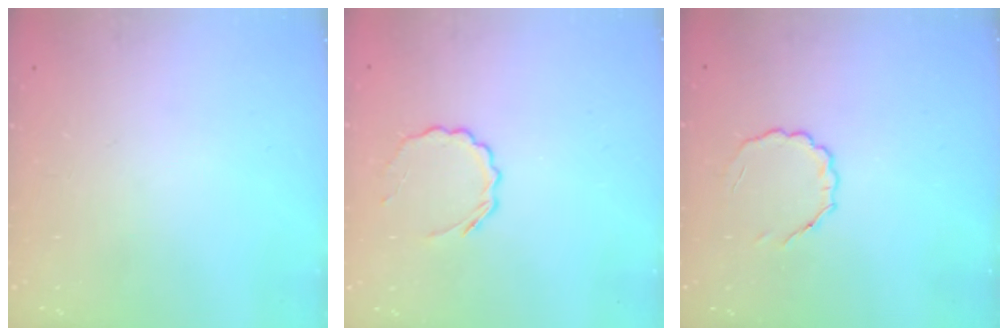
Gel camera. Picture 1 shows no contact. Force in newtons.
{"total": 5.5, "press": 5.2, "slide": 1.6}
{"total": 4.6, "press": 4.5, "slide": 1.0}